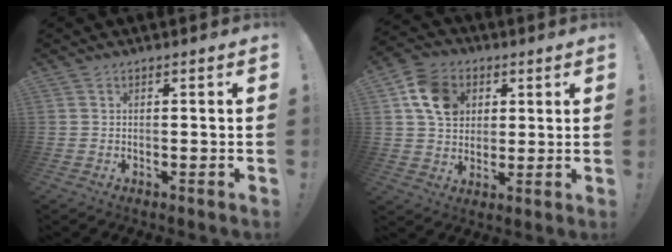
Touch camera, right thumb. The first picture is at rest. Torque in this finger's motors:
{"motor_torque": [-0.03, 0.74, 0.60, -0.35, 0.13]}